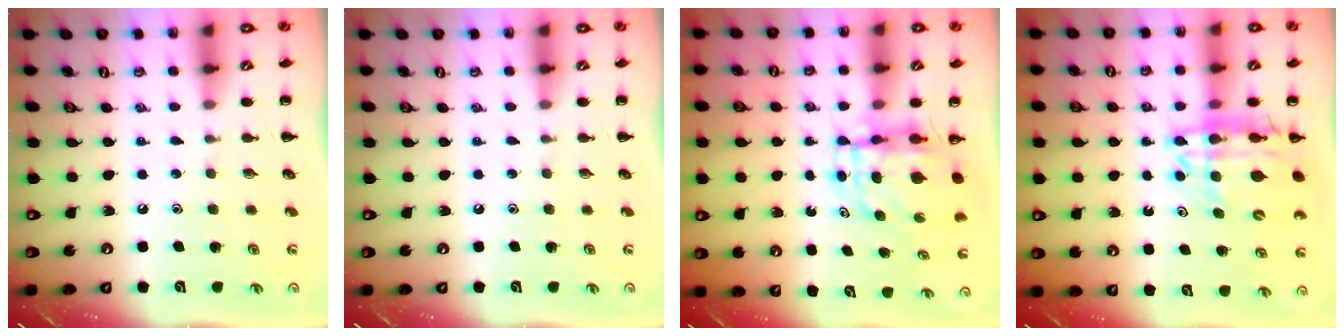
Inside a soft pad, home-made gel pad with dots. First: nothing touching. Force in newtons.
{"total": 0.0}
{"total": 5.7, "press": 5.6, "slide": 1.0}
{"total": 15.2, "press": 14.7, "slide": 3.9}